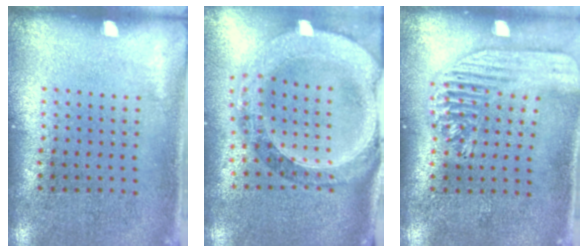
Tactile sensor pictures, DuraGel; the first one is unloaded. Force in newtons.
{"total": 1.8, "press": 1.7, "slide": 0.5}
{"total": 1.7, "press": 1.5, "slide": 0.7}